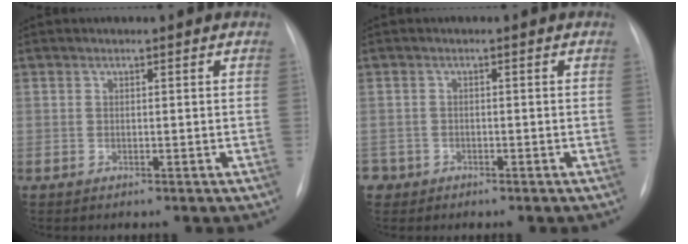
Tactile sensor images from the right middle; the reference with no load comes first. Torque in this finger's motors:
{"motor_torque": [1.04, -1.10, 0.01, -0.01]}